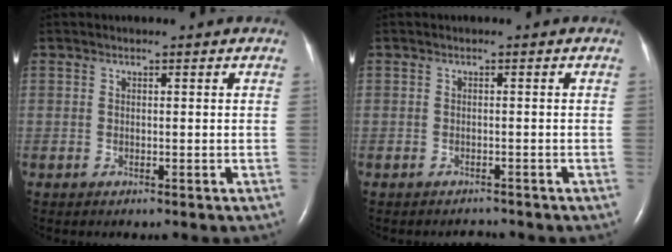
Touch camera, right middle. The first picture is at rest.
{"total": 1.1, "force": [-1.1, 0.2, 0.0], "torque": [-0.003, -0.004, -0.014]}